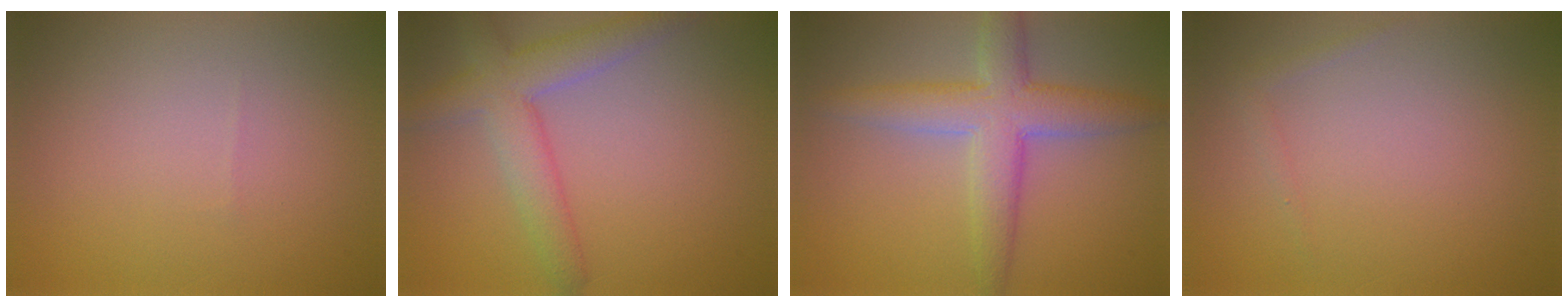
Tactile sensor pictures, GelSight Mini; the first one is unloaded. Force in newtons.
{"total": 4.9, "press": 4.9, "slide": 0.3}
{"total": 5.6, "press": 5.6, "slide": 0.2}
{"total": 0.7, "press": 0.7, "slide": 0.1}